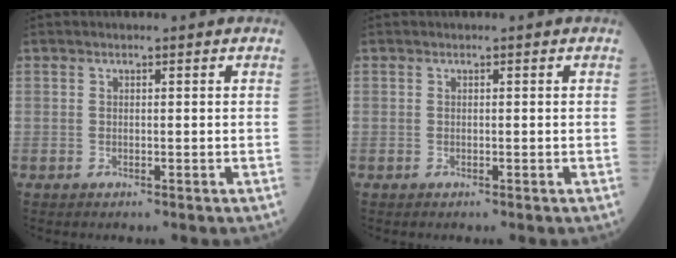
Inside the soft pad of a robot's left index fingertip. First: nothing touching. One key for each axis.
{"total": 0.0}